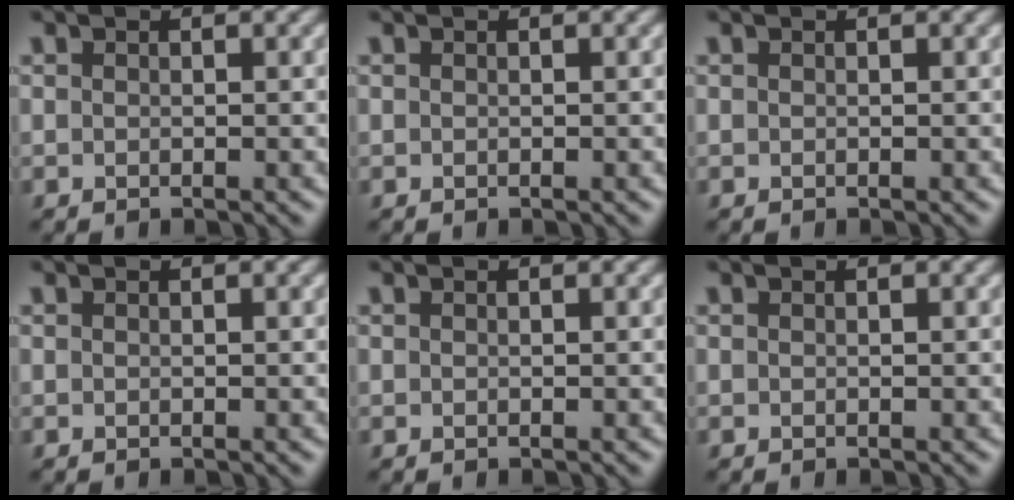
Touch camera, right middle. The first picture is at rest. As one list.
[{"total": 0.0}, {"total": 0.0}, {"total": 0.0}, {"total": 0.0}, {"total": 0.0}]